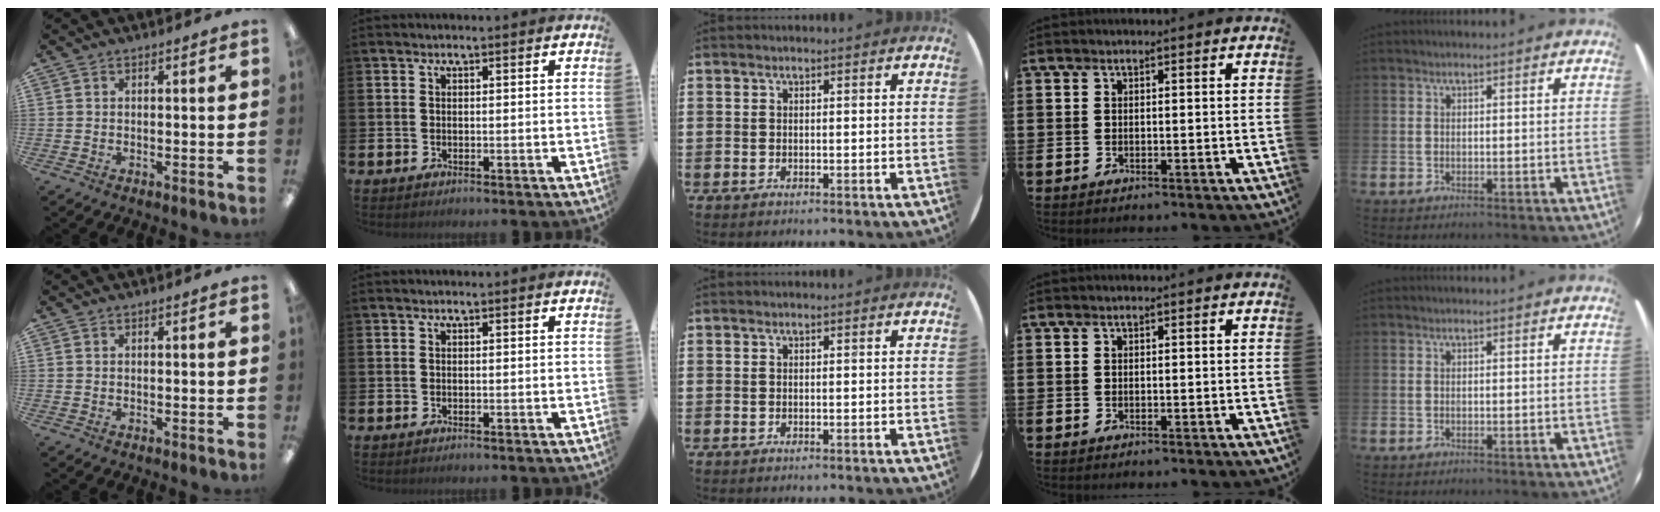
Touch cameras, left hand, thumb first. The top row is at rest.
{}